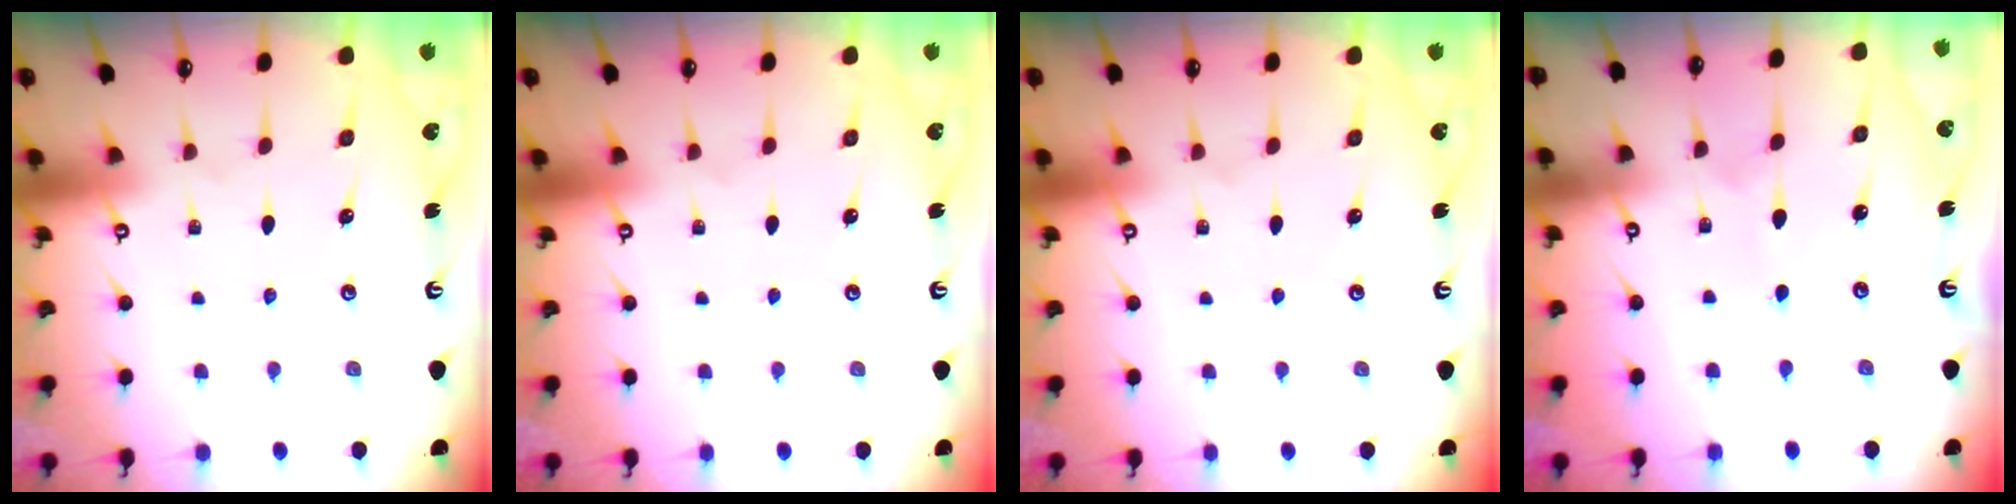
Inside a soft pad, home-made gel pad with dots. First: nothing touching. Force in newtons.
{"total": 0.0}
{"total": 0.0}
{"total": 3.2, "press": 3.2, "slide": 0.3}